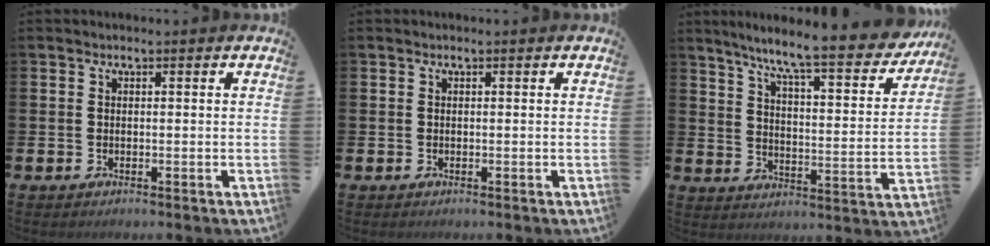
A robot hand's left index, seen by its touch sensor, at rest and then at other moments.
{"total": 0.0}
{"total": 9.2, "force": [8.0, 0.5, 4.6], "torque": [-0.108, -0.060, 0.127]}